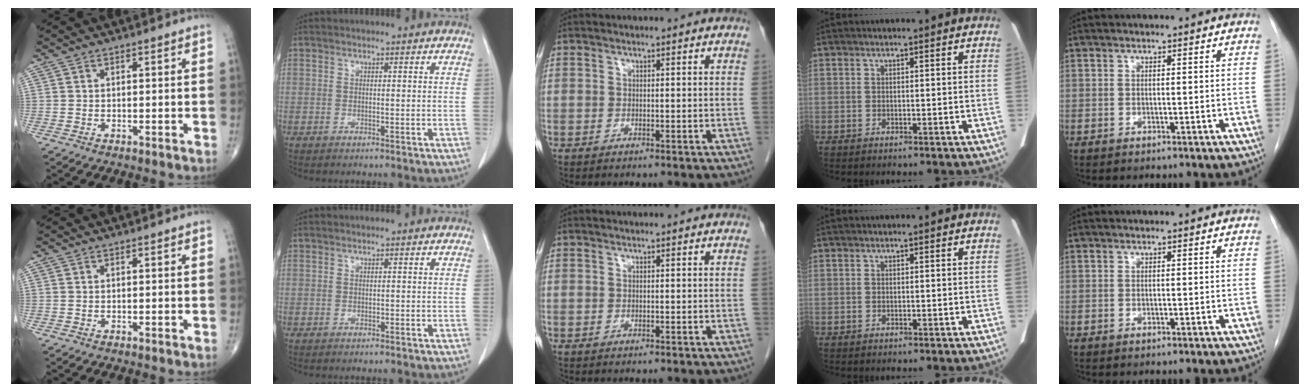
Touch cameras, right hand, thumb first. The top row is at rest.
{}